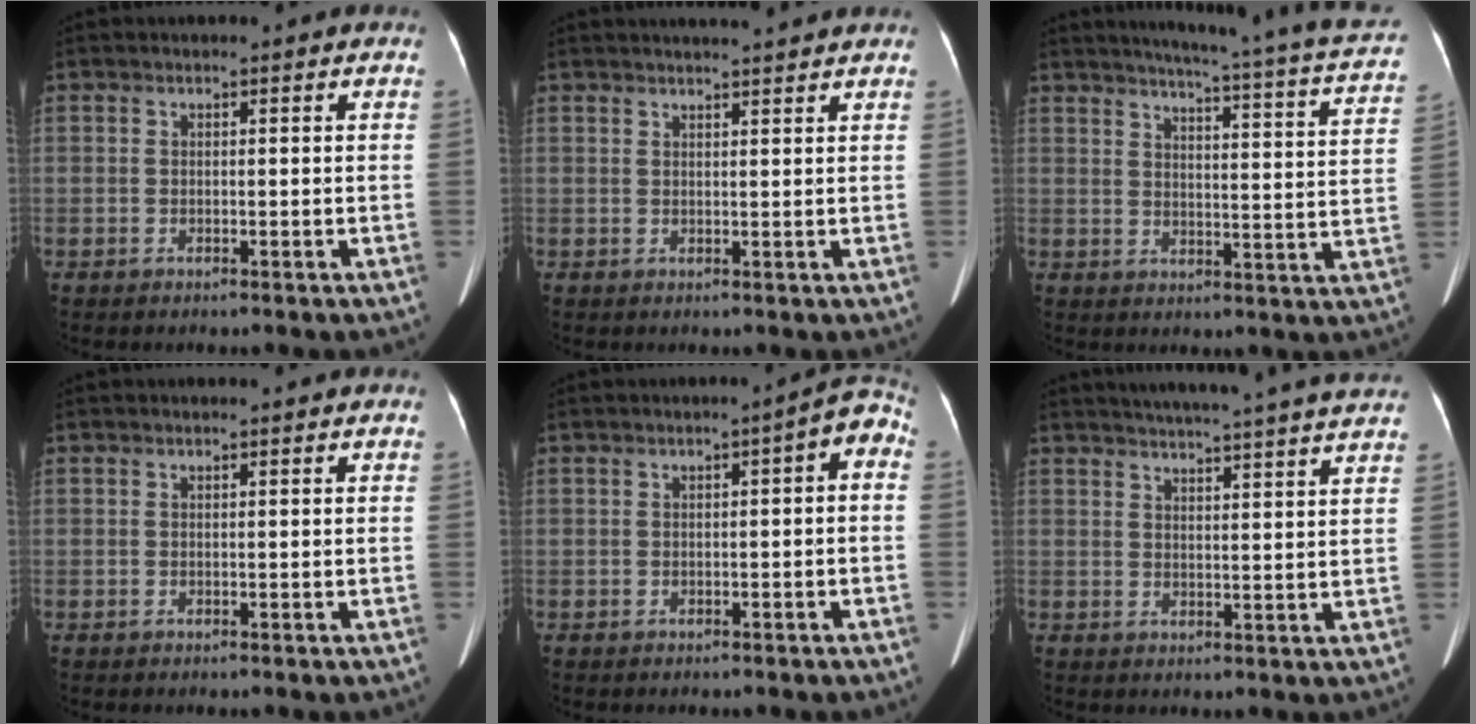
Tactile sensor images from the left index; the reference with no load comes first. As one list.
[{"total": 6.2, "force": [5.8, 0.0, 2.2], "torque": [-0.033, 0.021, 0.070]}, {"total": 22.4, "force": [20.1, 0.6, 9.9], "torque": [-0.133, -0.058, 0.230]}, {"total": 0.8, "force": [0.8, 0.1, 0.3], "torque": [-0.007, 0.012, 0.010]}, {"total": 3.7, "force": [0.0, 1.0, 3.6], "torque": [-0.029, 0.022, -0.010]}, {"total": 18.2, "force": [16.9, -0.4, 6.8], "torque": [-0.107, -0.015, 0.212]}]